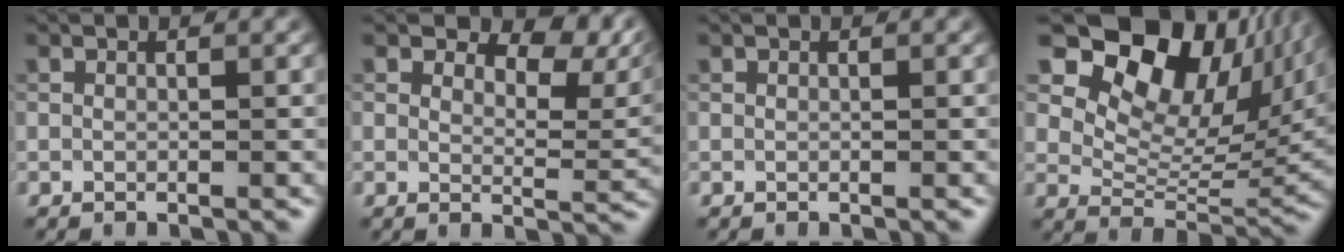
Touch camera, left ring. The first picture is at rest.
{"total": 7.5, "force": [4.8, 3.9, 4.3], "torque": [-0.052, -0.002, 0.067]}
{"total": 0.0}
{"total": 15.2, "force": [8.8, 8.2, 9.2], "torque": [-0.150, 0.029, 0.145]}